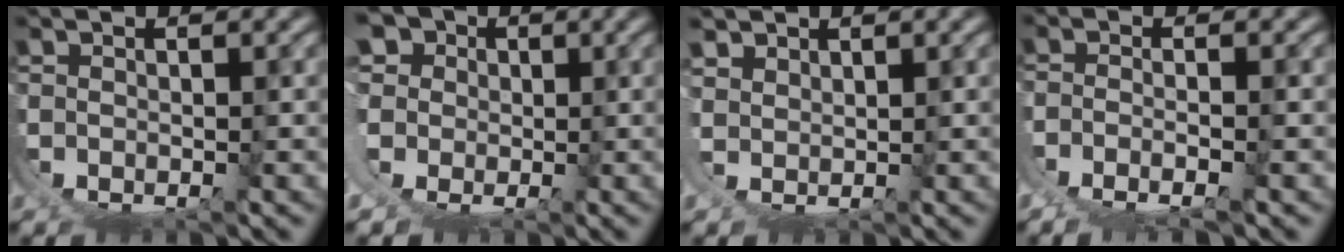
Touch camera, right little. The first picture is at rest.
{"total": 10.1, "force": [3.3, 8.9, 3.6], "torque": [-0.101, -0.007, 0.035]}
{"total": 2.4, "force": [2.1, 1.1, -0.1], "torque": [-0.021, 0.003, 0.036]}
{"total": 2.8, "force": [-0.7, 0.8, 2.6], "torque": [-0.056, -0.016, -0.002]}